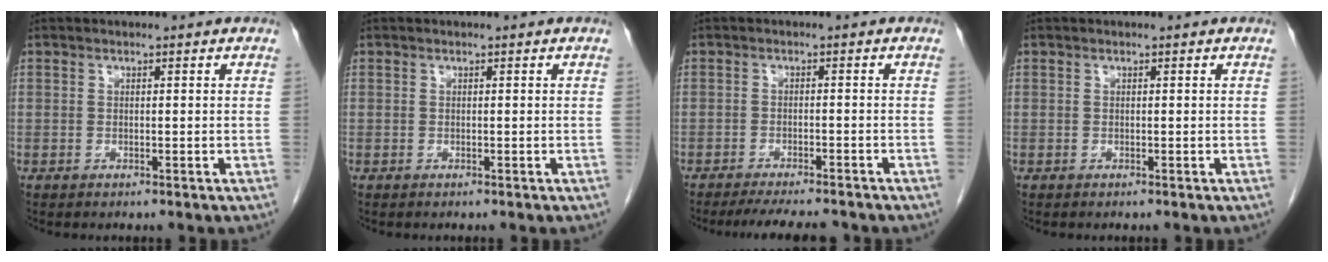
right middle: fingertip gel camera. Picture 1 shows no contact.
{"total": 0.0}
{"total": 8.6, "force": [-7.7, 1.1, 3.6], "torque": [-0.051, -0.012, -0.109]}
{"total": 0.0}